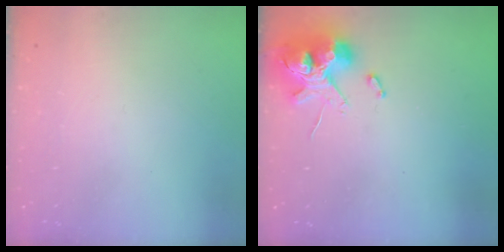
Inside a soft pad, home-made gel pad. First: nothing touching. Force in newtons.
{"total": 12.4, "press": 12.2, "slide": 1.8}